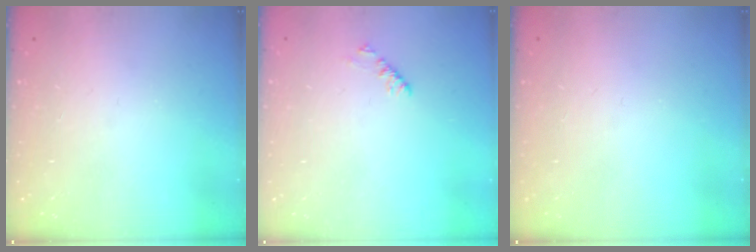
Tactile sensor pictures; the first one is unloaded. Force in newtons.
{"total": 3.4, "press": 3.3, "slide": 0.5}
{"total": 0.0}